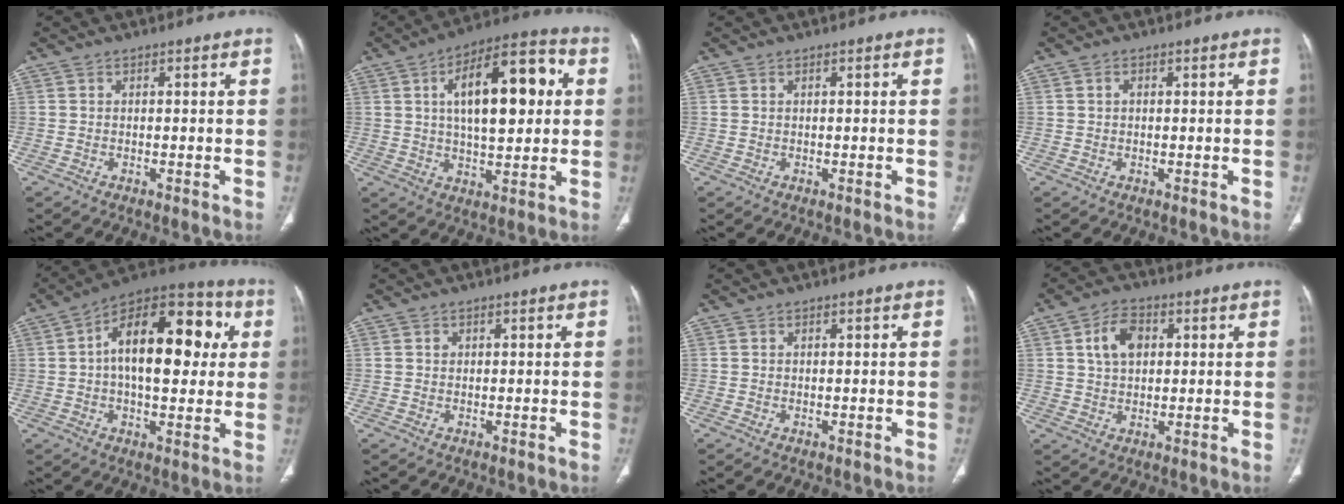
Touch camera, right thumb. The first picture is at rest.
{"total": 18.4, "force": [3.9, 8.2, 16.0], "torque": [-0.222, 0.018, 0.056]}
{"total": 0.0}
{"total": 0.9, "force": [0.2, 0.7, 0.5], "torque": [-0.008, 0.003, 0.003]}
{"total": 21.2, "force": [3.4, 11.3, 17.6], "torque": [-0.235, 0.032, 0.039]}
{"total": 0.7, "force": [0.3, 0.6, 0.3], "torque": [-0.002, 0.001, 0.006]}
{"total": 0.0}
{"total": 7.0, "force": [1.9, 4.7, 4.8], "torque": [-0.072, 0.004, 0.032]}